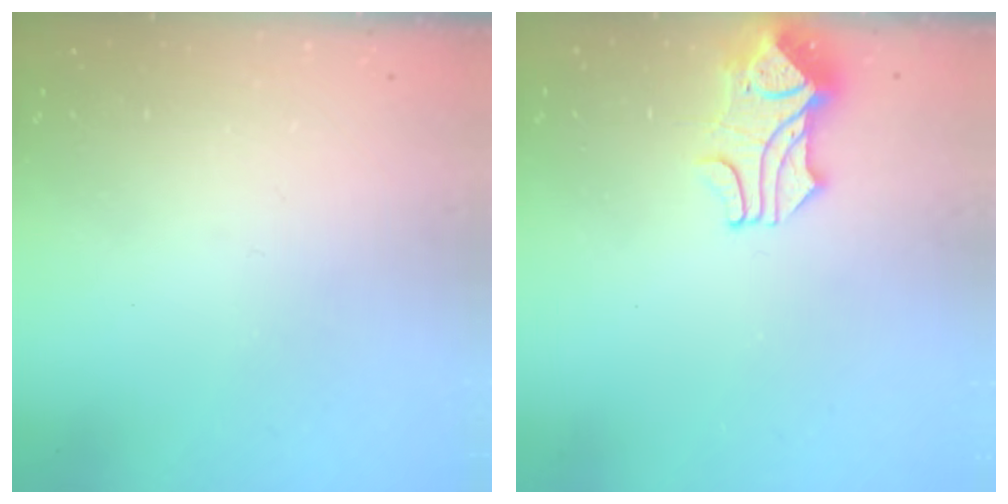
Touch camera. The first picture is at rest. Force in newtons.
{"total": 1.8, "press": 1.4, "slide": 1.0}